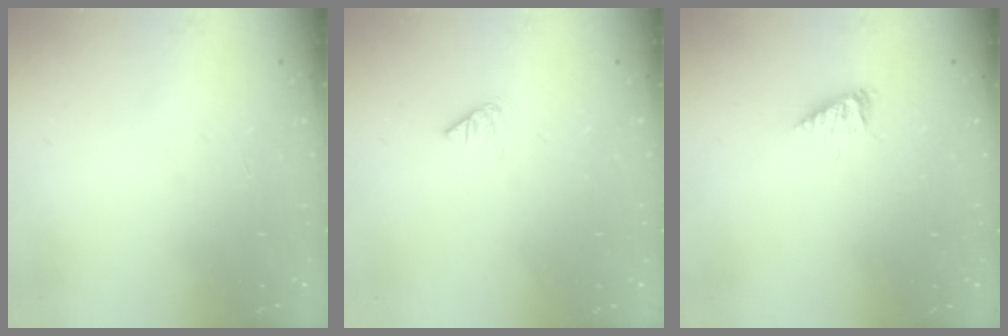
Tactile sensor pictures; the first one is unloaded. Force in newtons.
{"total": 0.0}
{"total": 2.5, "press": 2.5, "slide": 0.3}